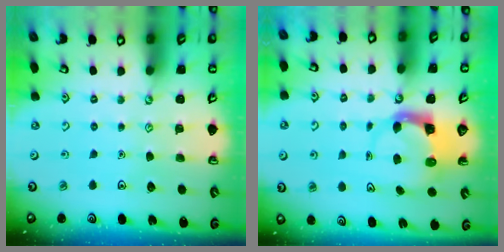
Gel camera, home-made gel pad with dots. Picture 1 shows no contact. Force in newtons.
{"total": 3.7, "press": 3.6, "slide": 0.5}